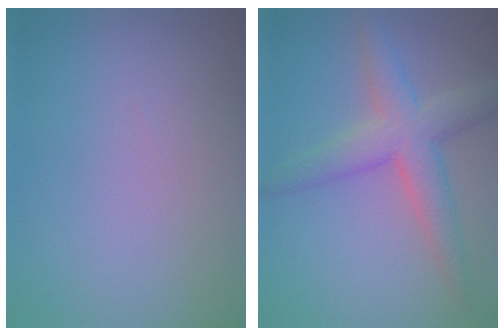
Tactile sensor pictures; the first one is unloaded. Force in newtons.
{"total": 5.0, "press": 5.0, "slide": 0.3}